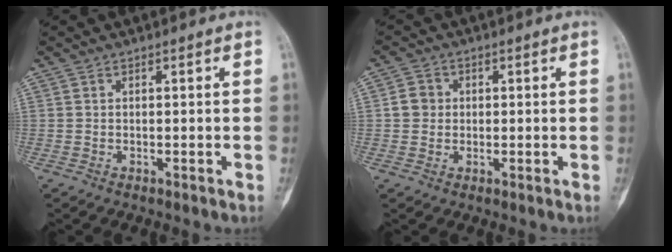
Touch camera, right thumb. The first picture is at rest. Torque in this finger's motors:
{"motor_torque": [0.16, 0.24, 0.10, -0.31, -0.01]}